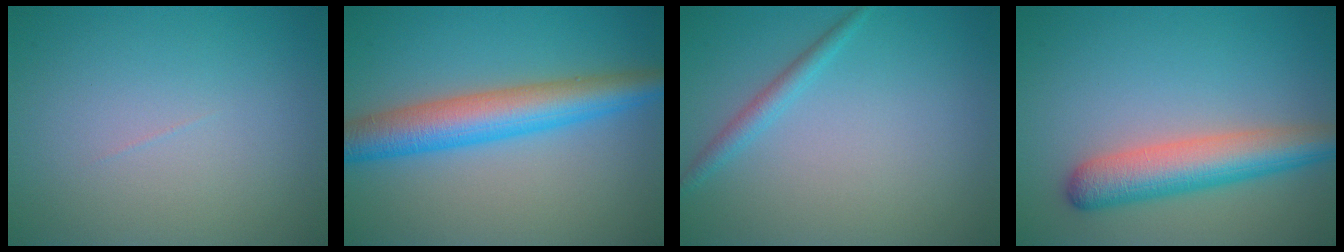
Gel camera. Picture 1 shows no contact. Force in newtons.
{"total": 6.5, "press": 6.5, "slide": 0.1}
{"total": 1.5, "press": 1.5, "slide": 0.1}
{"total": 5.7, "press": 5.7, "slide": 0.2}